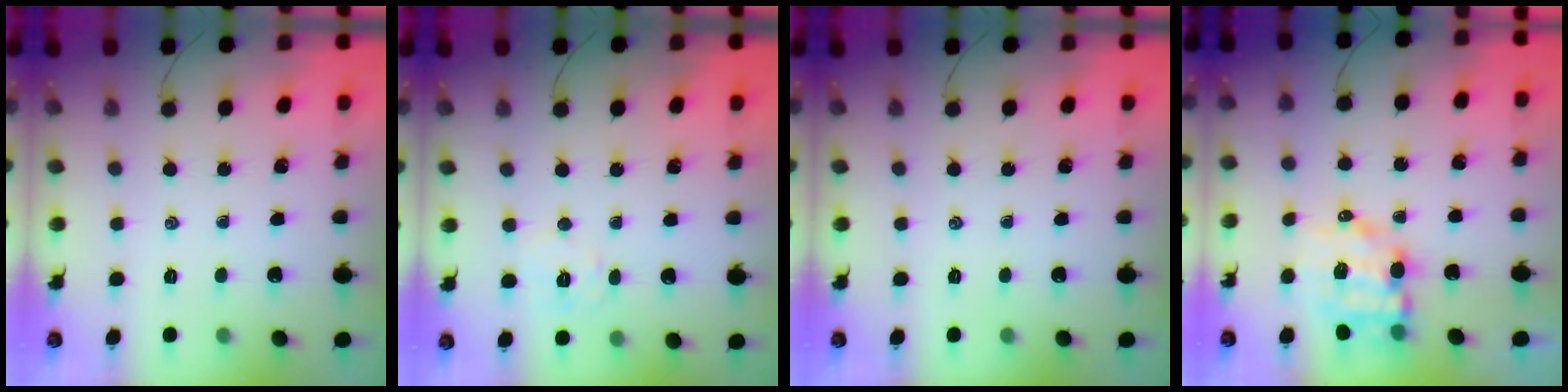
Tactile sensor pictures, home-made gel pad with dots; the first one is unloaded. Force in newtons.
{"total": 6.2, "press": 6.1, "slide": 1.2}
{"total": 0.0}
{"total": 8.7, "press": 8.6, "slide": 1.6}